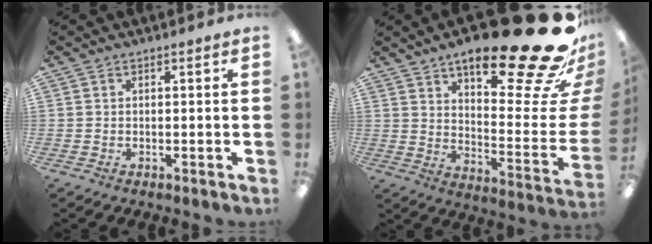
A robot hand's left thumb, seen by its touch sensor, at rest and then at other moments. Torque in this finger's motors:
{"motor_torque": [0.54, 0.48, 1.58, -1.20, 0.11]}